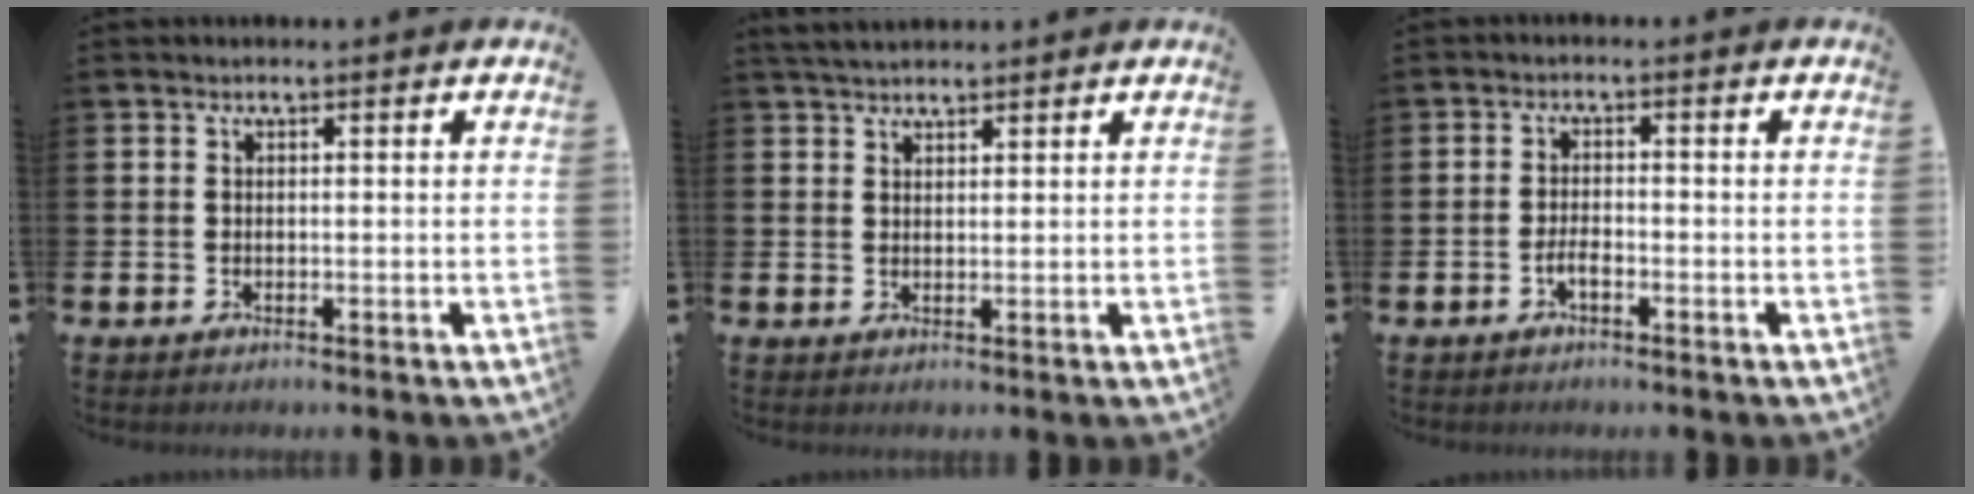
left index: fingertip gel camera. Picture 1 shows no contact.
{"total": 3.1, "force": [2.9, 0.8, 0.7], "torque": [-0.017, -0.006, 0.053]}
{"total": 1.7, "force": [-0.9, 0.6, 1.3], "torque": [-0.033, 0.005, -0.017]}